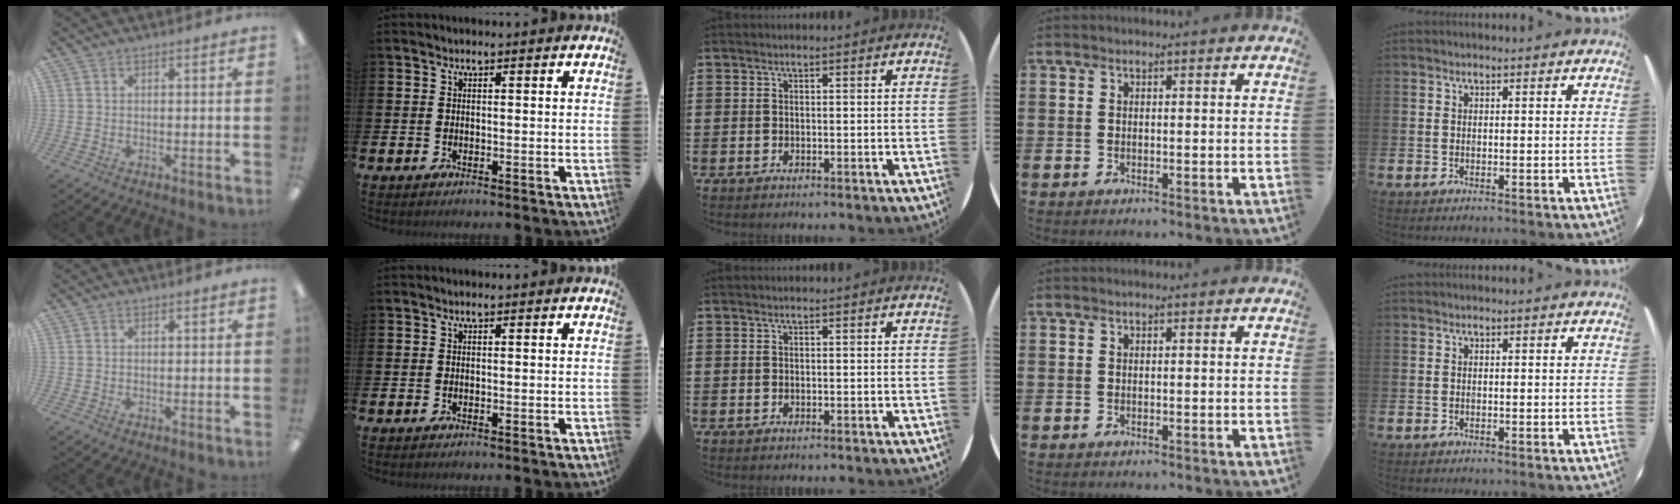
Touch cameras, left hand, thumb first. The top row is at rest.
{}